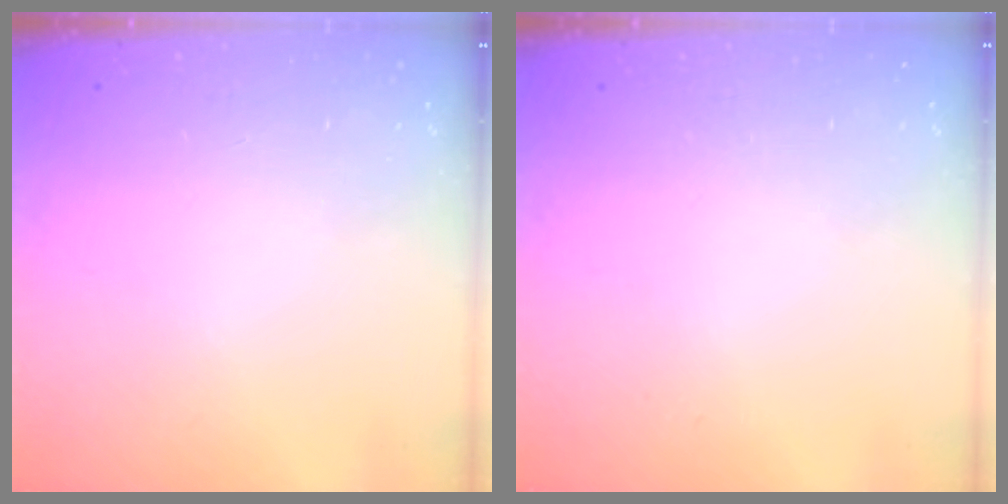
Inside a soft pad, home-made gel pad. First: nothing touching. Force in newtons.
{"total": 0.0}